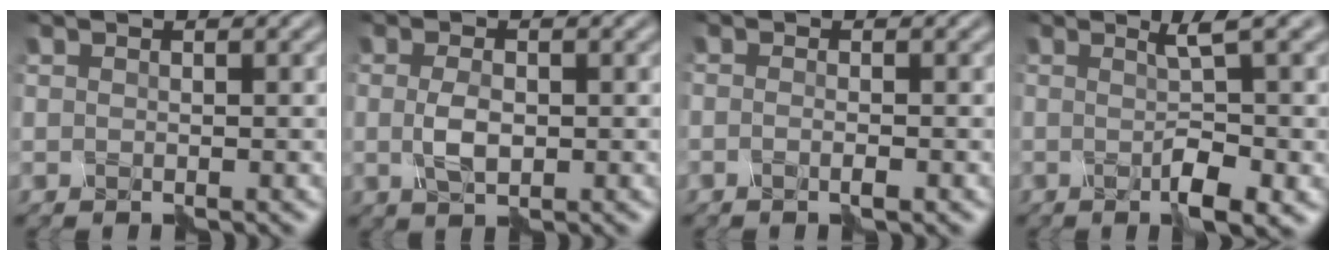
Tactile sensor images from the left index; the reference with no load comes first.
{"total": 1.9, "force": [-0.4, 1.0, 1.6], "torque": [-0.042, -0.002, -0.006]}
{"total": 1.2, "force": [-1.0, -0.1, 0.7], "torque": [-0.017, -0.004, -0.017]}
{"total": 4.0, "force": [-0.3, 0.0, 4.0], "torque": [-0.060, 0.001, -0.005]}